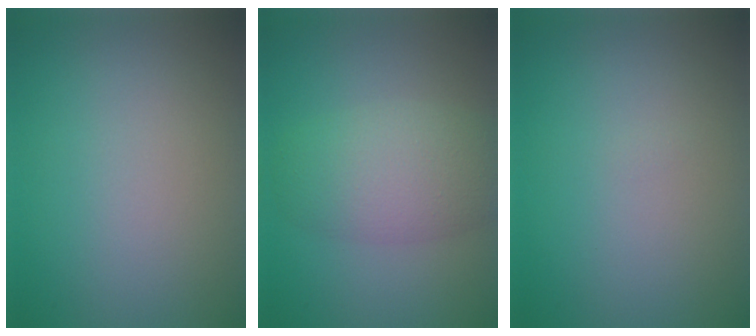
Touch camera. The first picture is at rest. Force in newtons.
{"total": 5.2, "press": 5.2, "slide": 0.2}
{"total": 0.0}